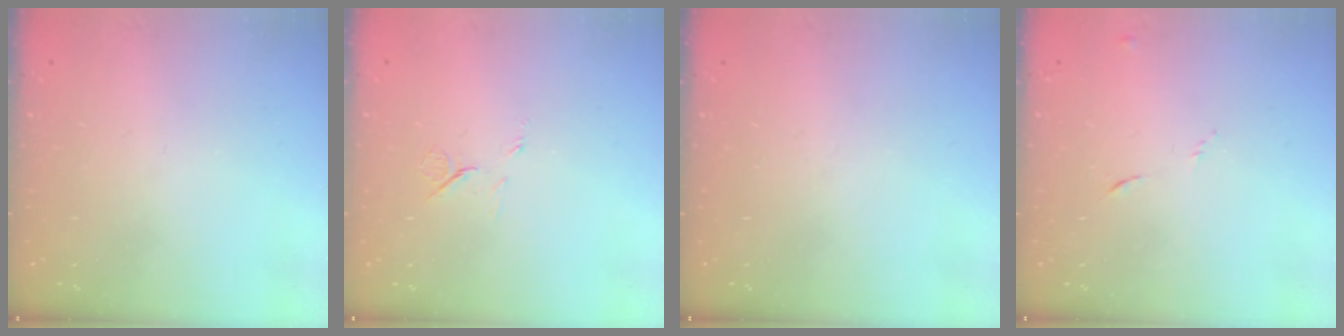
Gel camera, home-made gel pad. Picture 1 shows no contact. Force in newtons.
{"total": 6.0, "press": 6.0, "slide": 0.8}
{"total": 0.0}
{"total": 5.2, "press": 5.1, "slide": 0.6}